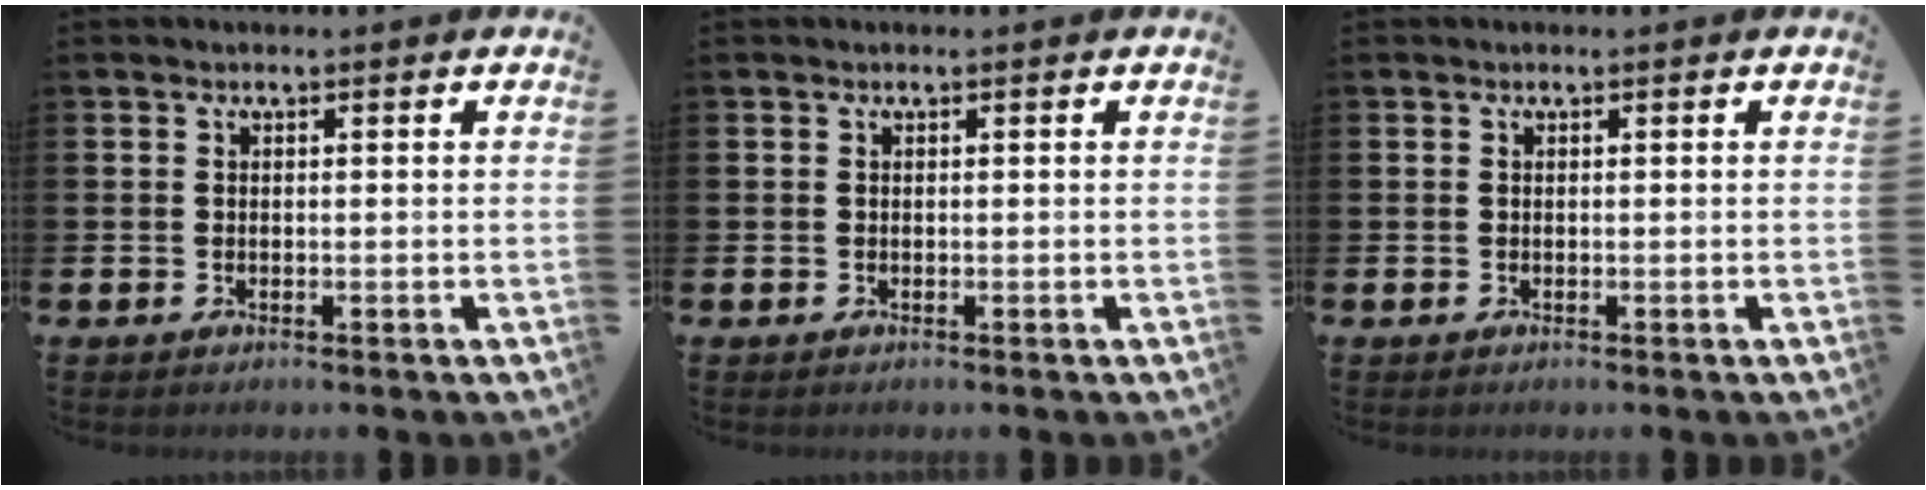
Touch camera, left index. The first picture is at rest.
{"total": 0.0}
{"total": 0.0}